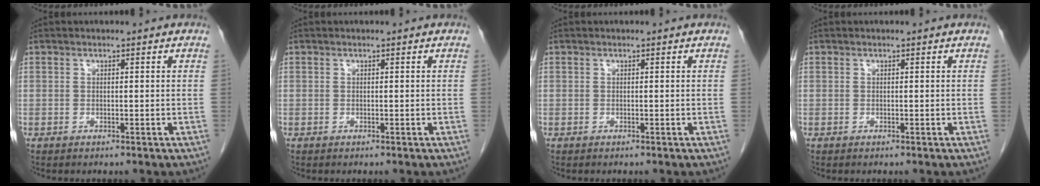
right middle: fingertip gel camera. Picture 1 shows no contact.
{"total": 0.0}
{"total": 0.0}
{"total": 0.0}